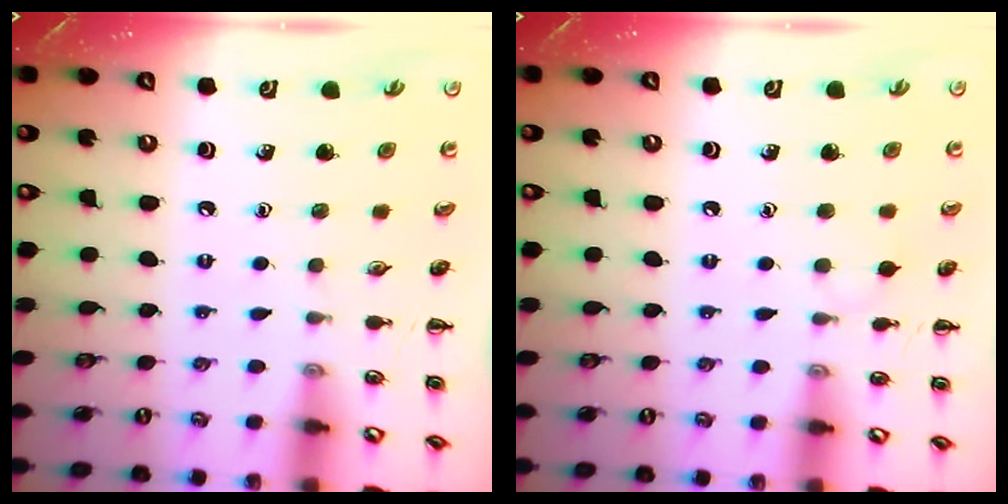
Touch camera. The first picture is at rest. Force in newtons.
{"total": 3.7, "press": 3.4, "slide": 1.5}